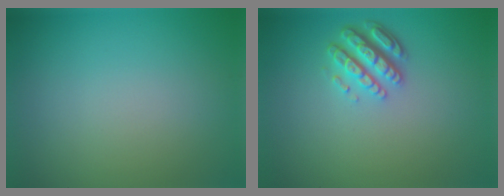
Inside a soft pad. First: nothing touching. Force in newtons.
{"total": 3.8, "press": 3.0, "slide": 2.2}